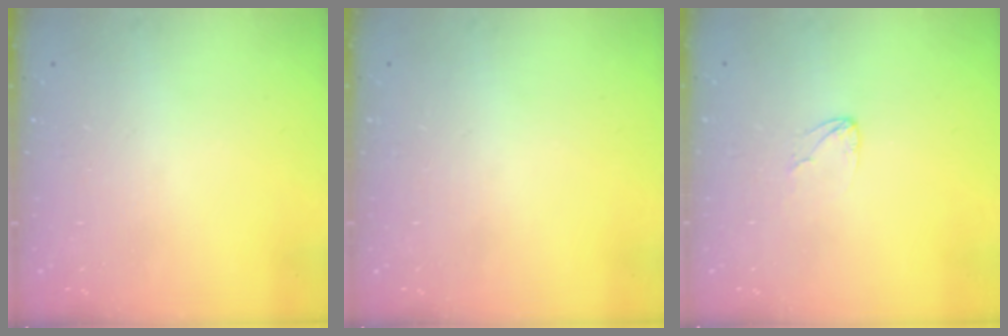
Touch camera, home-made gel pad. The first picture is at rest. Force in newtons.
{"total": 0.0}
{"total": 3.7, "press": 3.7, "slide": 0.2}